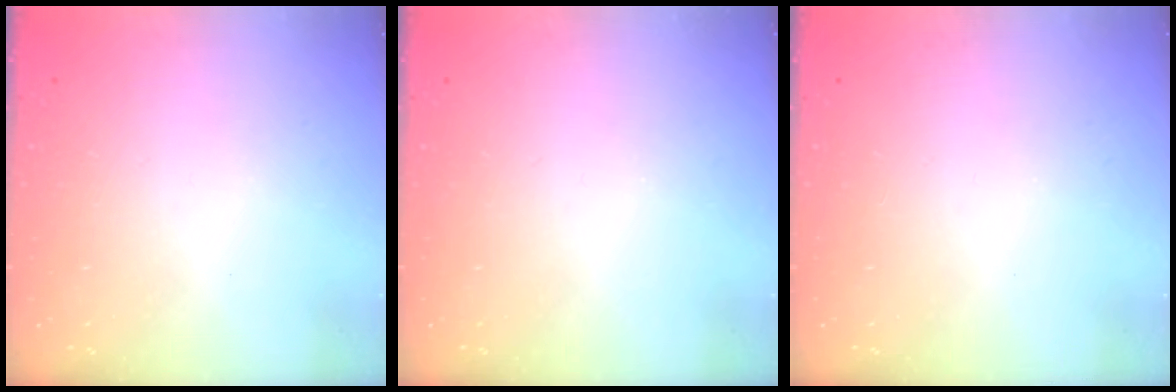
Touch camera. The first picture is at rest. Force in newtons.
{"total": 0.0}
{"total": 0.0}